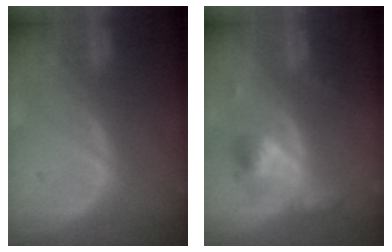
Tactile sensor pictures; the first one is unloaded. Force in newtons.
{"total": 5.3, "press": 5.0, "slide": 1.7}